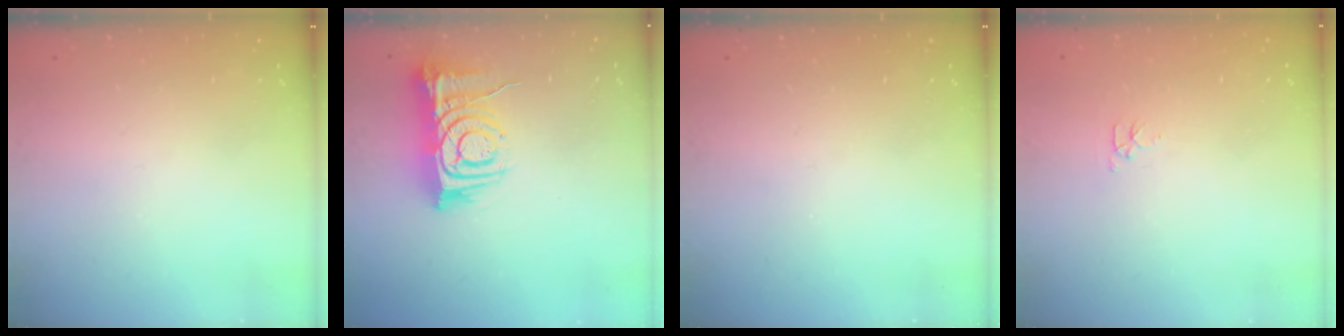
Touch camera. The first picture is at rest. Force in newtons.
{"total": 10.2, "press": 10.2, "slide": 1.2}
{"total": 0.0}
{"total": 2.8, "press": 2.7, "slide": 0.4}